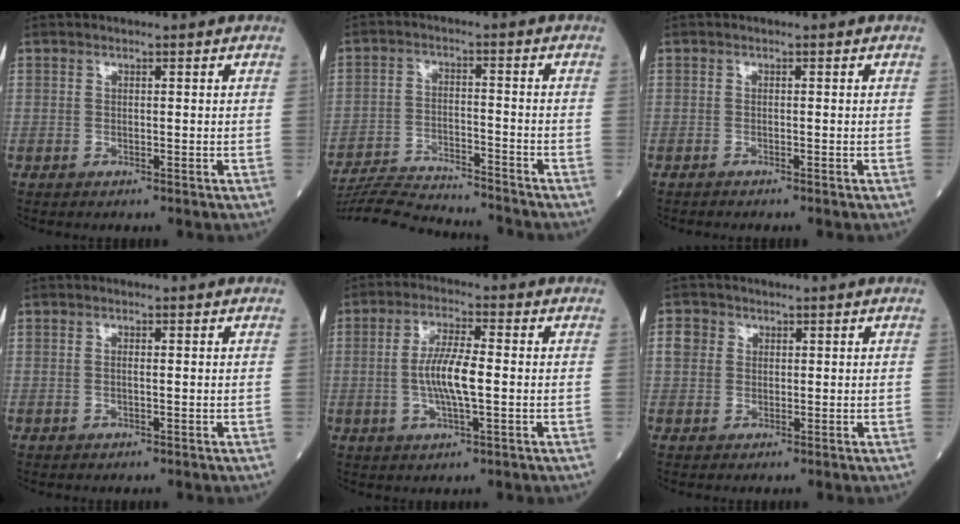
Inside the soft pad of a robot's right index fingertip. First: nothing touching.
{"total": 14.1, "force": [-13.7, 0.5, 3.4], "torque": [-0.061, -0.005, -0.216]}
{"total": 0.9, "force": [-0.8, -0.1, 0.4], "torque": [-0.009, -0.002, -0.009]}
{"total": 0.7, "force": [0.0, 0.1, 0.7], "torque": [-0.016, 0.000, -0.001]}
{"total": 7.4, "force": [-0.5, 1.2, 7.3], "torque": [-0.145, 0.001, -0.013]}
{"total": 2.6, "force": [0.7, 2.3, 0.8], "torque": [-0.019, 0.009, 0.013]}